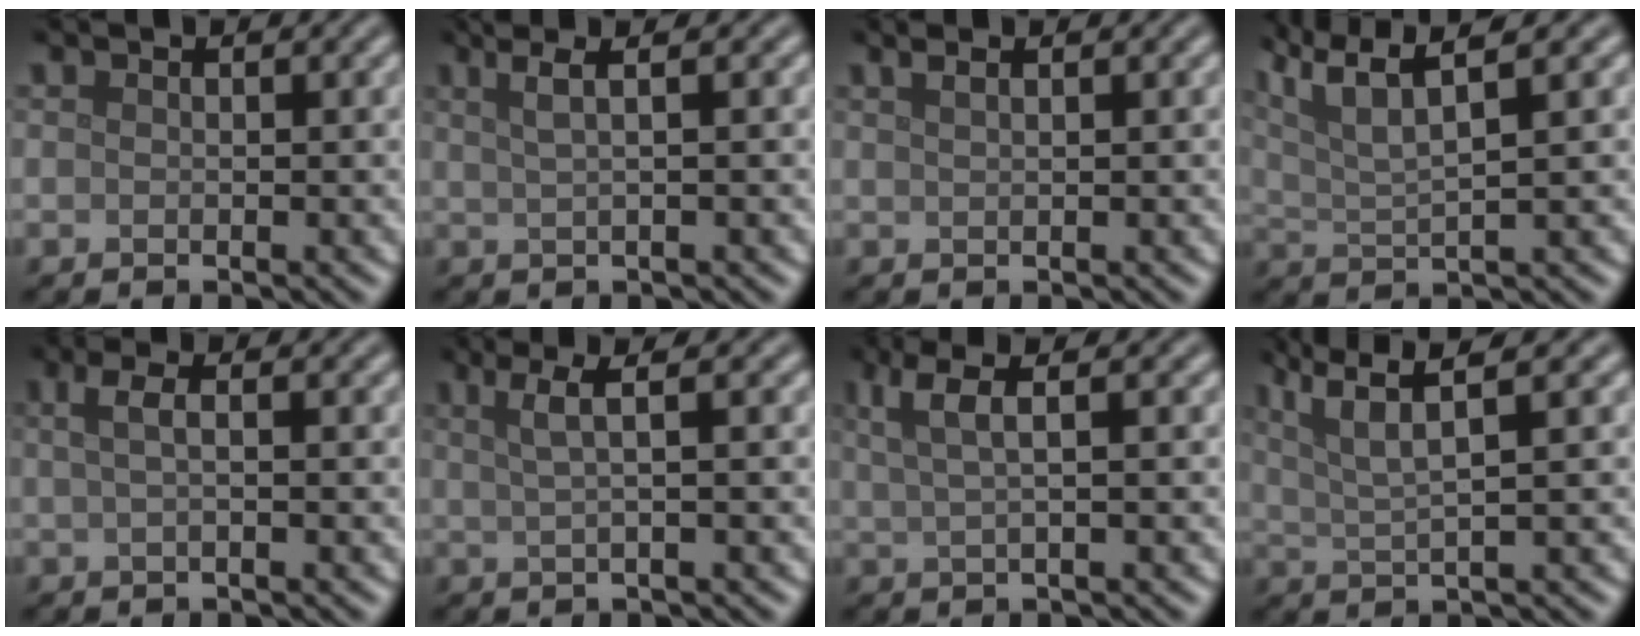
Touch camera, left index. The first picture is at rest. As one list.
[{"total": 3.7, "force": [1.9, 1.4, 2.8], "torque": [-0.029, 0.015, -0.002]}, {"total": 2.0, "force": [1.3, 0.9, 1.3], "torque": [-0.008, 0.001, 0.000]}, {"total": 7.2, "force": [4.3, 1.8, 5.5], "torque": [-0.096, 0.025, 0.069]}, {"total": 2.0, "force": [0.4, 0.6, 1.9], "torque": [-0.036, 0.007, 0.004]}, {"total": 2.9, "force": [0.9, 0.8, 2.6], "torque": [-0.037, 0.007, 0.014]}, {"total": 3.4, "force": [1.5, 0.9, 3.0], "torque": [-0.046, 0.008, 0.026]}, {"total": 5.0, "force": [2.7, 0.8, 4.1], "torque": [-0.077, 0.012, 0.052]}]